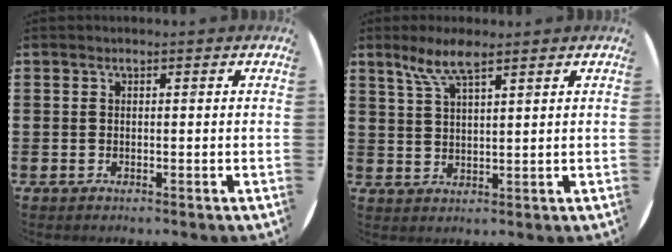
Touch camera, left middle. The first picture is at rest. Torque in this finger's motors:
{"motor_torque": [0.54, -0.40, 0.20, 0.11]}